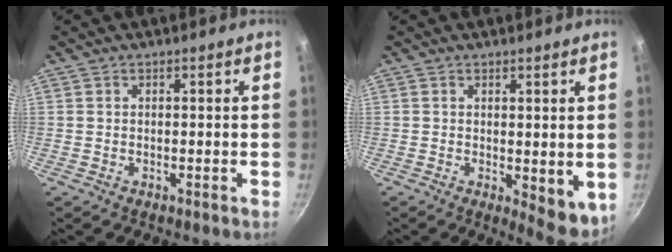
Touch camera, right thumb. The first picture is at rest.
{"total": 6.3, "force": [0.2, 2.8, 5.7], "torque": [-0.061, -0.008, 0.010]}